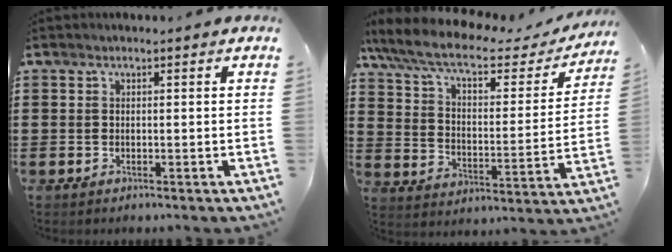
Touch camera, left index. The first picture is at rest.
{"total": 9.4, "force": [6.9, 2.6, 5.9], "torque": [-0.137, -0.031, 0.118]}